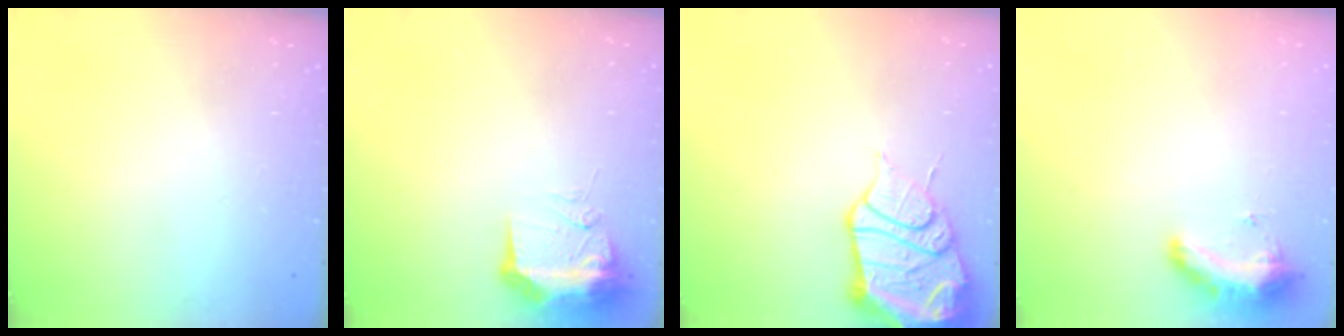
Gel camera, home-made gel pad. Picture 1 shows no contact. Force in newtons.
{"total": 16.8, "press": 12.6, "slide": 11.1}
{"total": 17.2, "press": 17.1, "slide": 1.7}
{"total": 8.8, "press": 8.8, "slide": 0.7}